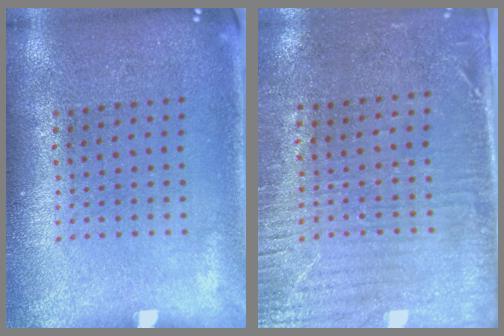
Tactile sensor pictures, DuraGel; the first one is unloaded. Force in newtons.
{"total": 3.1, "press": 2.7, "slide": 1.6}